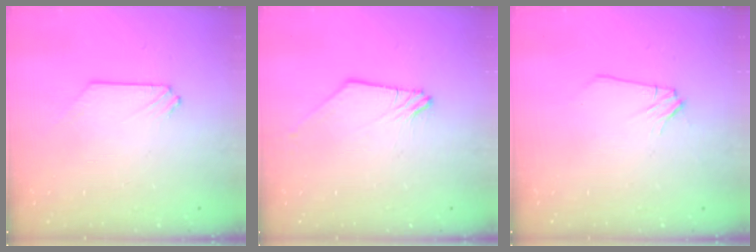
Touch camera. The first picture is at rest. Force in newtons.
{"total": 0.0}
{"total": 1.1, "press": 1.1, "slide": 0.1}